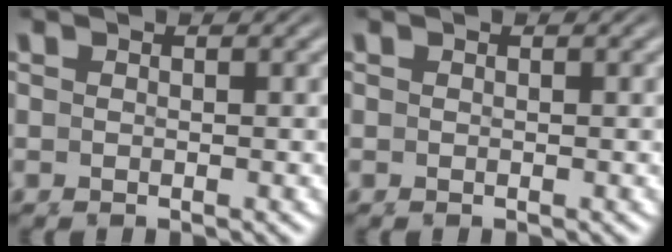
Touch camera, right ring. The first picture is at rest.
{"total": 0.0}